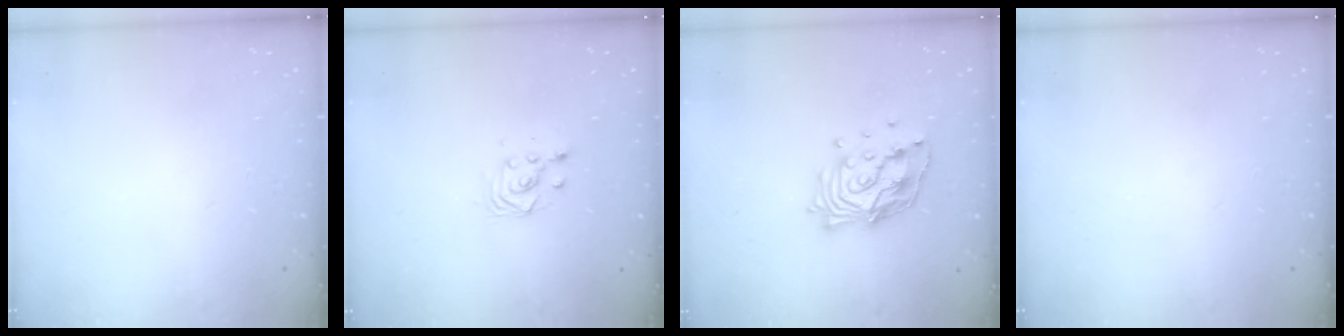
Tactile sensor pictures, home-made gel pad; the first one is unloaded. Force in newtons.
{"total": 3.7, "press": 3.4, "slide": 1.4}
{"total": 13.5, "press": 13.4, "slide": 1.0}
{"total": 0.0}